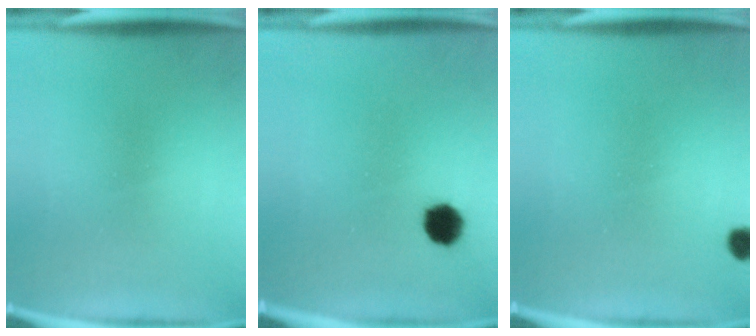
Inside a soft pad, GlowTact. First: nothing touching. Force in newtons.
{"total": 4.9}
{"total": 1.8}